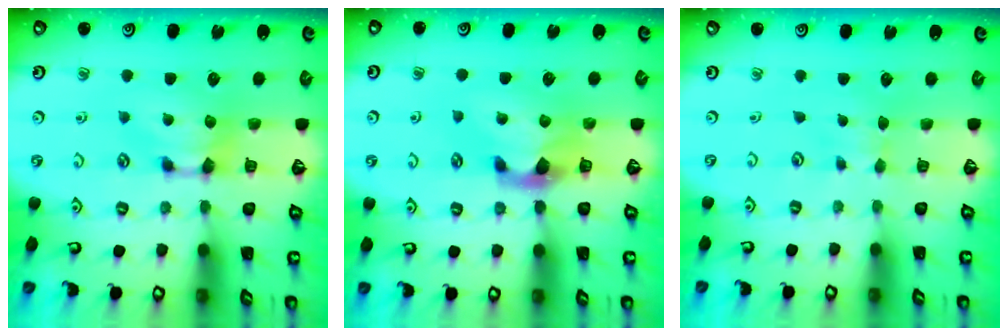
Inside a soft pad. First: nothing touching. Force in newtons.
{"total": 2.0, "press": 1.6, "slide": 1.2}
{"total": 3.0, "press": 2.9, "slide": 0.4}